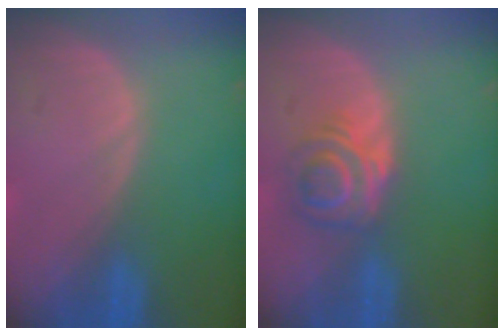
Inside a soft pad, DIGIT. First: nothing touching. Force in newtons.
{"total": 6.1, "press": 5.0, "slide": 3.4}